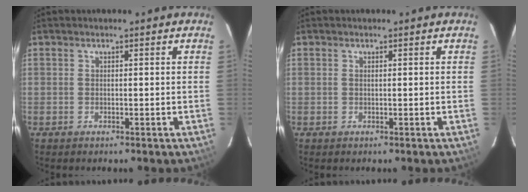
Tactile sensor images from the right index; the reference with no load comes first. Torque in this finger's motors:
{"motor_torque": [-0.15, 0.05, -0.03, -0.01]}